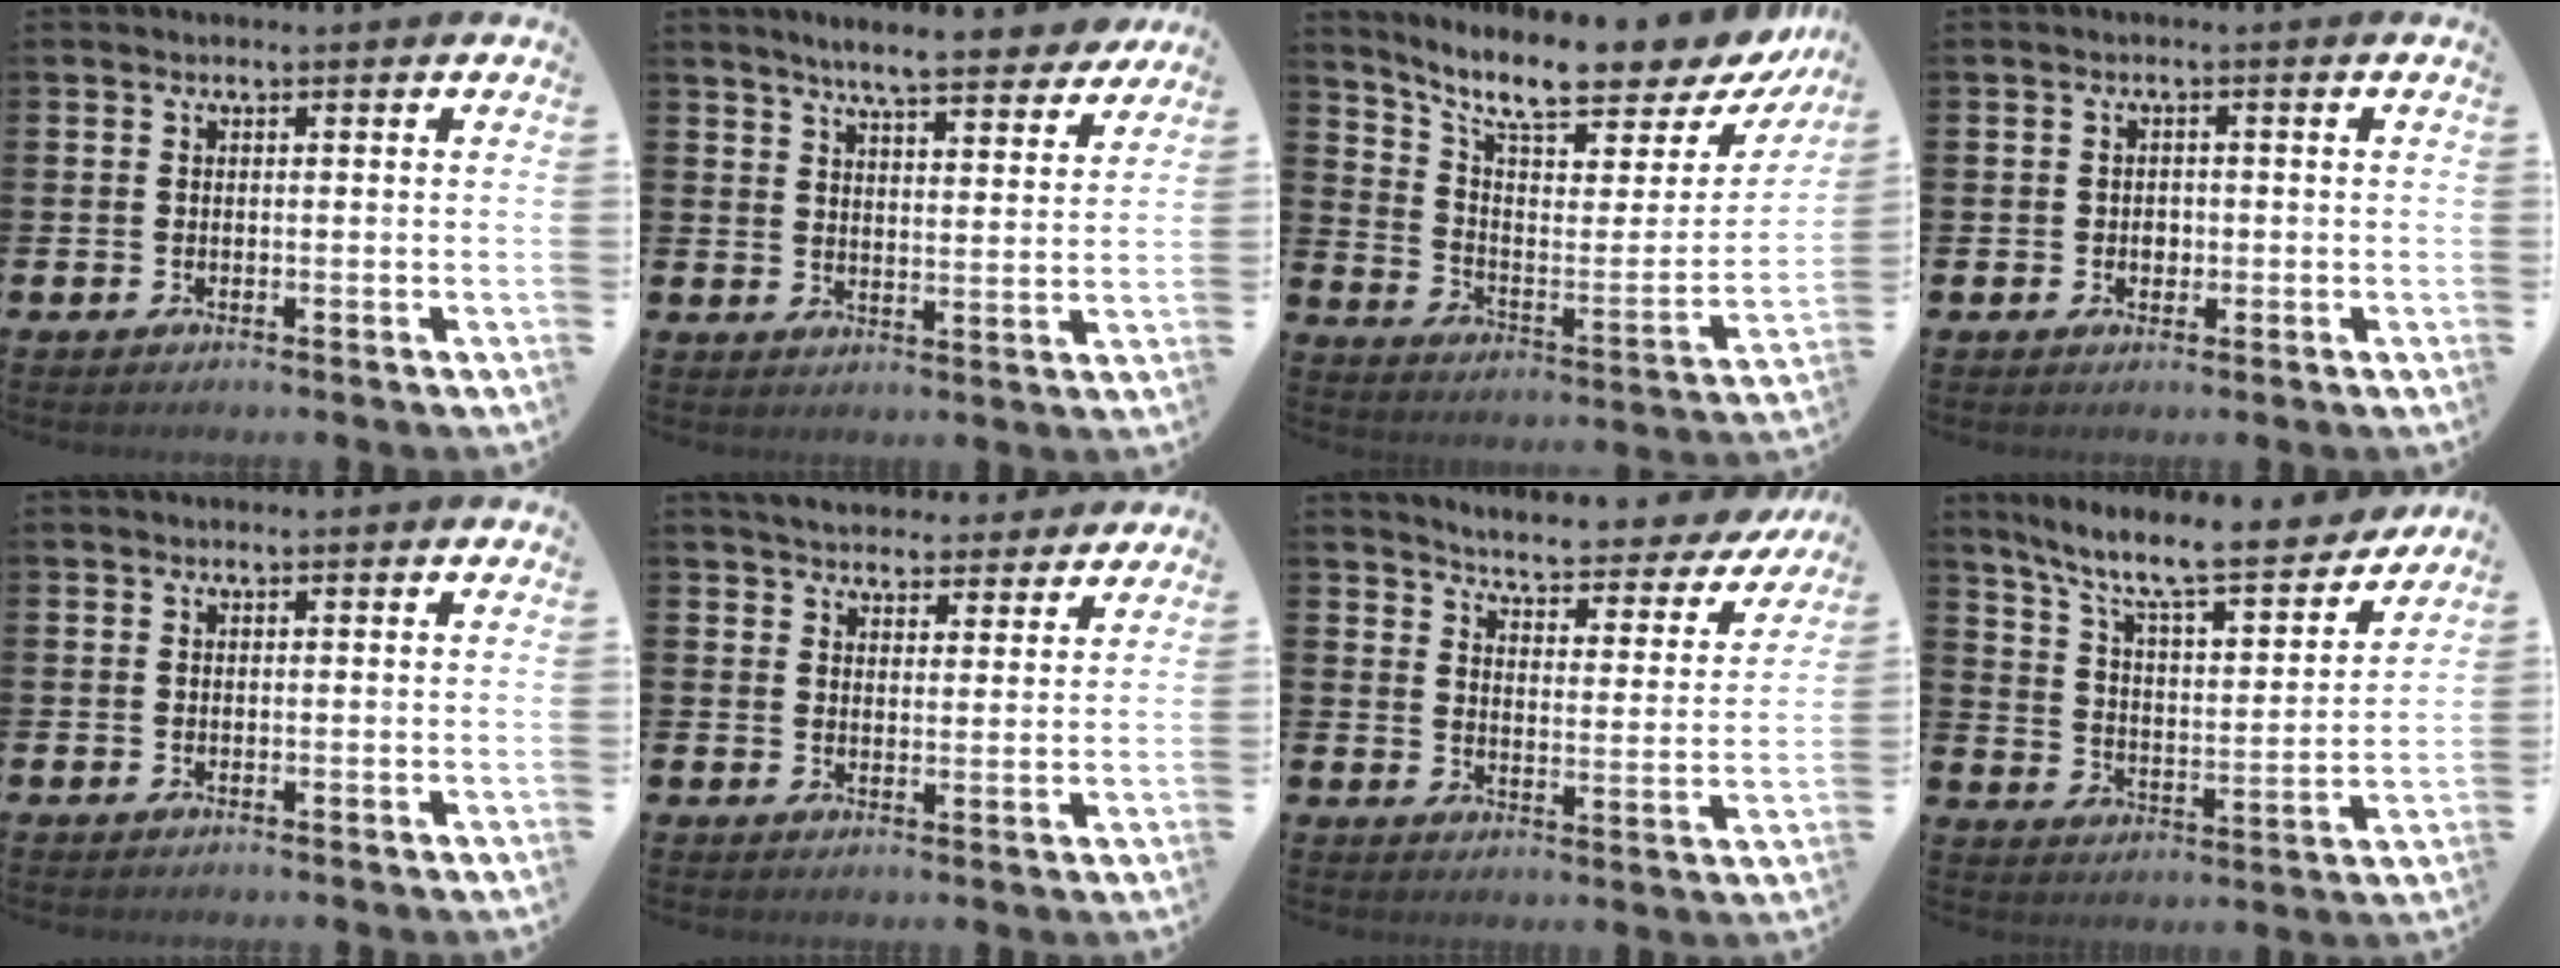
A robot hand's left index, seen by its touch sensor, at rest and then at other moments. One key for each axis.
{"total": 7.0, "fx": 6.6, "fy": 0.7, "fz": 2.2, "tx": -0.044, "ty": -0.043, "tz": 0.113}
{"total": 10.5, "fx": 9.1, "fy": 2.0, "fz": 4.9, "tx": -0.108, "ty": -0.079, "tz": 0.147}
{"total": 1.5, "fx": -0.1, "fy": 1.3, "fz": 0.8, "tx": -0.008, "ty": 0.005, "tz": -0.006}
{"total": 0.0}
{"total": 4.4, "fx": 4.3, "fy": 0.9, "fz": -0.1, "tx": -0.011, "ty": -0.026, "tz": 0.076}
{"total": 4.8, "fx": 4.7, "fy": 0.5, "fz": 1.0, "tx": -0.039, "ty": -0.044, "tz": 0.073}
{"total": 10.1, "fx": 8.9, "fy": 1.6, "fz": 4.6, "tx": -0.114, "ty": -0.062, "tz": 0.145}